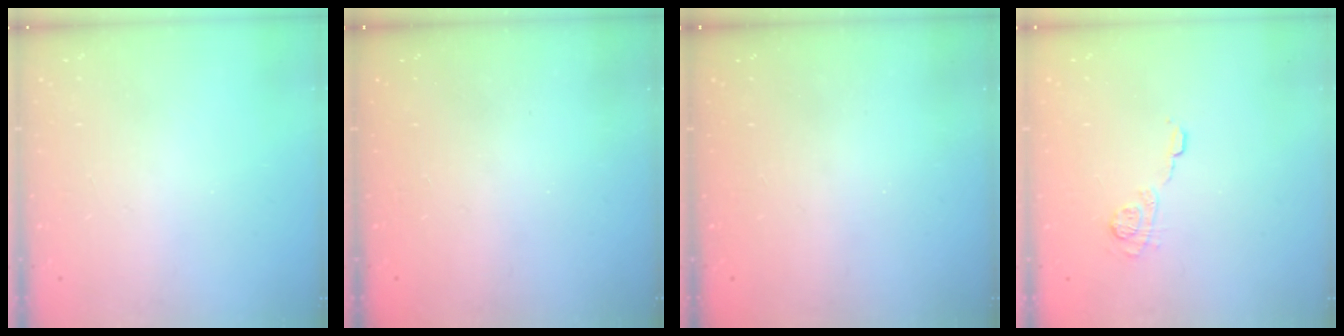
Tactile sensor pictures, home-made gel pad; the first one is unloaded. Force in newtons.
{"total": 2.3, "press": 2.2, "slide": 0.8}
{"total": 2.3, "press": 2.2, "slide": 0.8}
{"total": 9.5, "press": 9.5, "slide": 0.8}